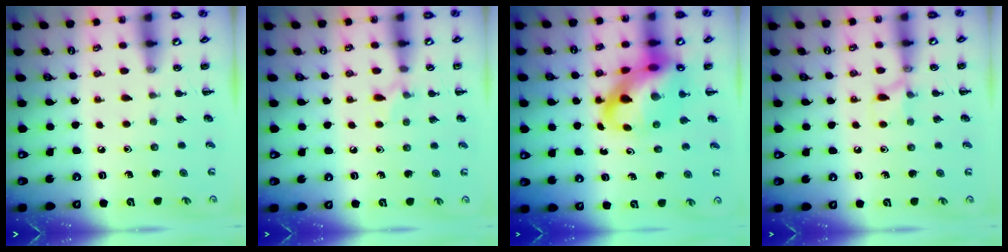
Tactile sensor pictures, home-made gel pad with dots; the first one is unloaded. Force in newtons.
{"total": 5.9, "press": 5.6, "slide": 1.9}
{"total": 14.5, "press": 13.9, "slide": 4.0}
{"total": 6.6, "press": 6.5, "slide": 1.1}